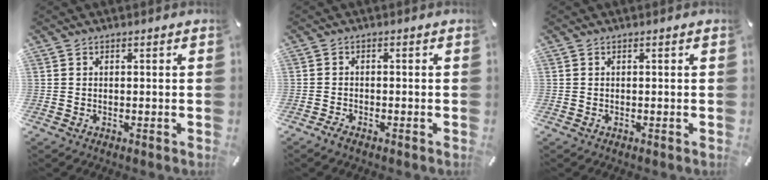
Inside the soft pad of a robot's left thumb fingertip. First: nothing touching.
{"total": 1.4, "force": [-1.3, 0.4, 0.6], "torque": [-0.012, 0.003, -0.024]}
{"total": 0.0}